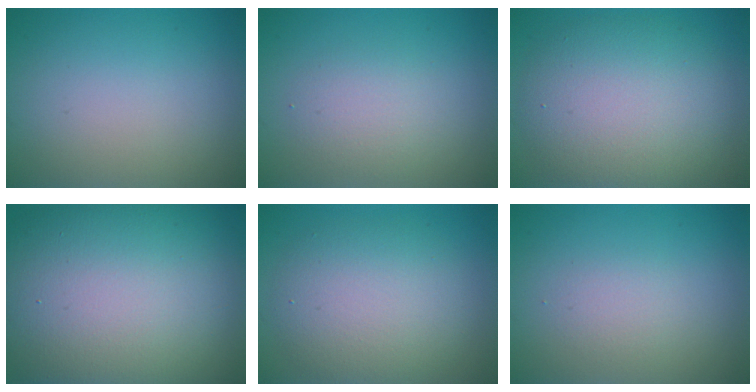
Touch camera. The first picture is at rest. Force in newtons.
{"total": 2.3, "press": 2.3, "slide": 0.2}
{"total": 8.5, "press": 8.4, "slide": 0.4}
{"total": 18.2, "press": 18.1, "slide": 0.8}
{"total": 5.8, "press": 5.8, "slide": 0.5}
{"total": 1.4, "press": 1.4, "slide": 0.0}